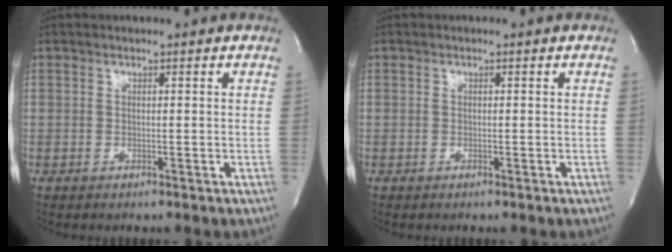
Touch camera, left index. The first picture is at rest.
{"total": 0.0}